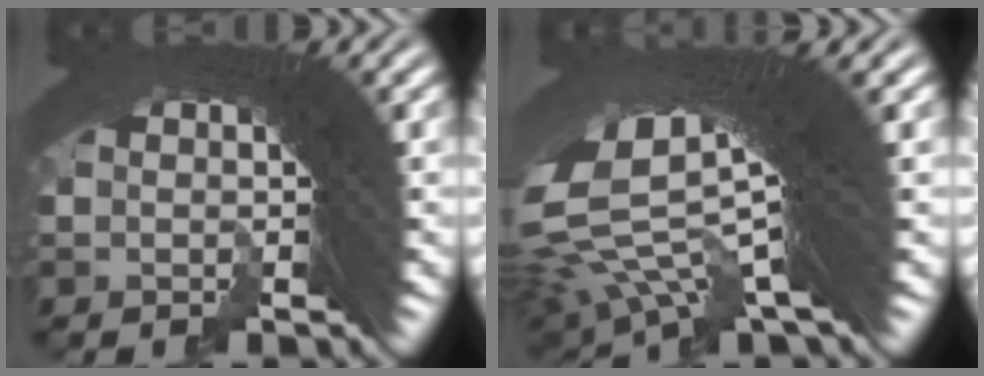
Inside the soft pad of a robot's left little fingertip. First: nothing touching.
{"total": 13.8, "force": [5.8, 5.9, 11.1], "torque": [-0.214, 0.005, 0.097]}